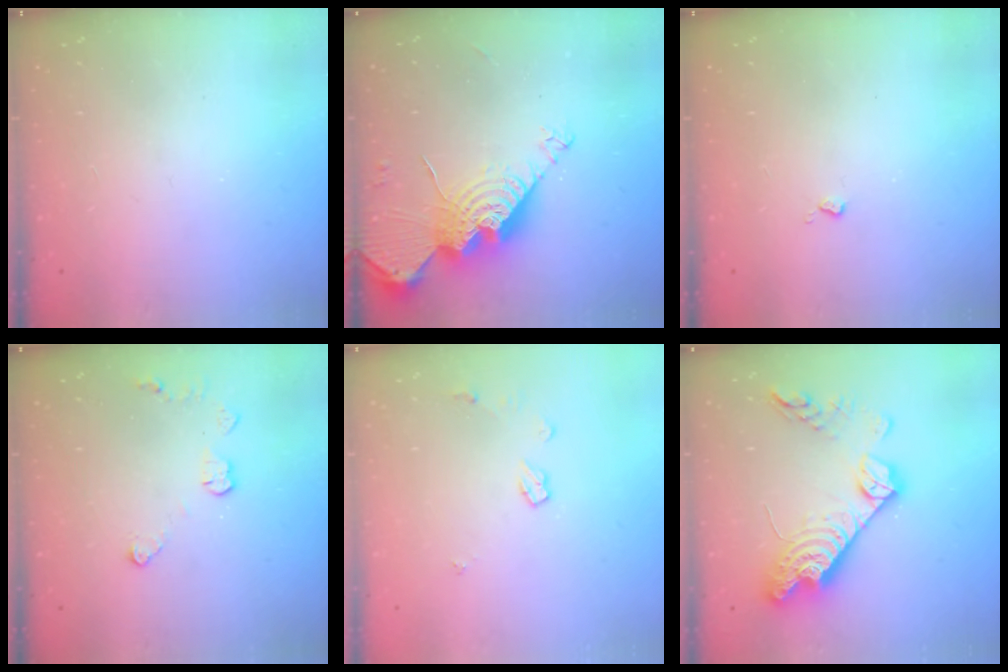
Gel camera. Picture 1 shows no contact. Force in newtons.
{"total": 16.4, "press": 16.4, "slide": 1.1}
{"total": 2.5, "press": 2.4, "slide": 0.5}
{"total": 4.5, "press": 4.5, "slide": 0.4}
{"total": 5.8, "press": 5.8, "slide": 0.5}
{"total": 18.9, "press": 18.8, "slide": 1.4}